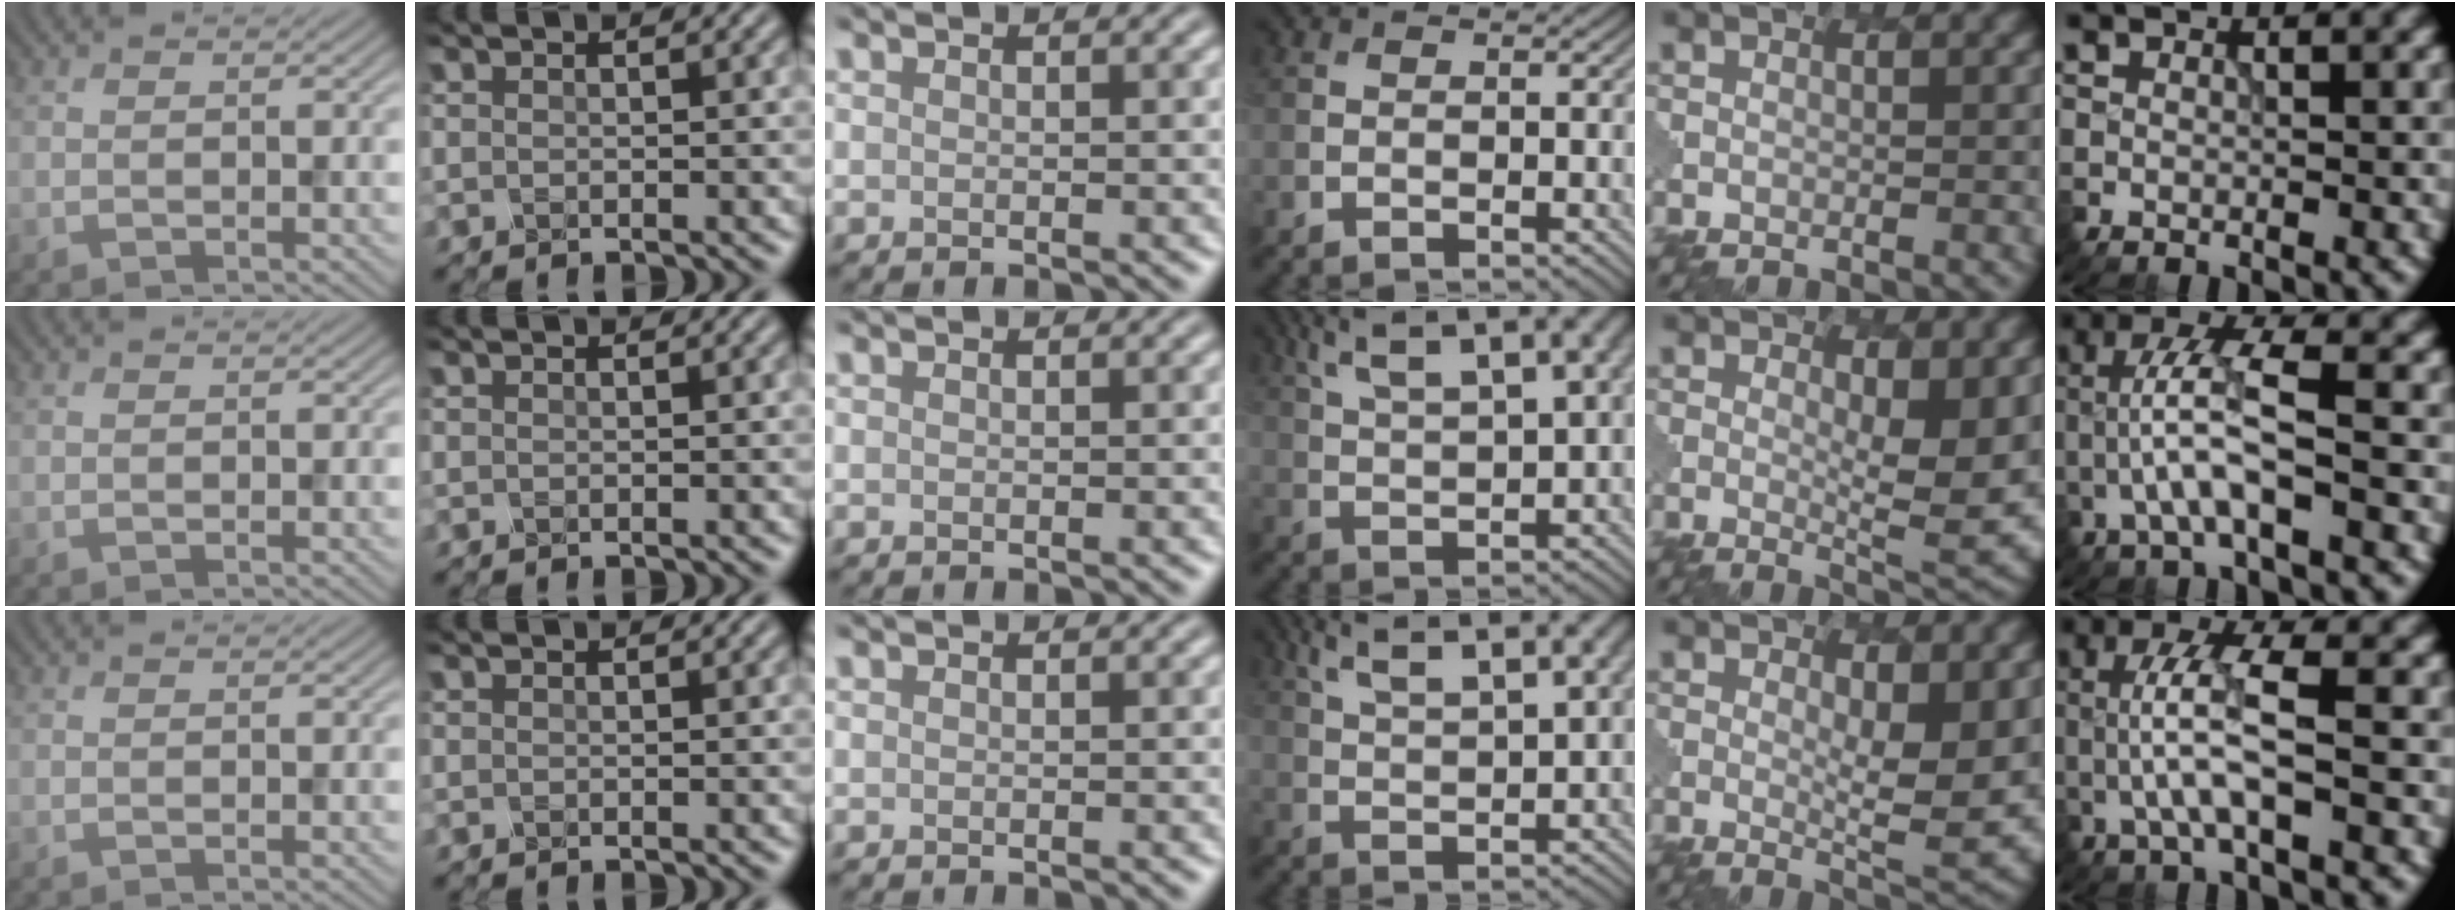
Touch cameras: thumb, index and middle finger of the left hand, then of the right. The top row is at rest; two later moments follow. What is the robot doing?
{"motion": "dispense", "object": "oil cruet"}